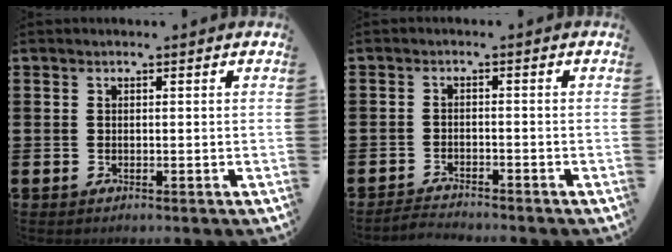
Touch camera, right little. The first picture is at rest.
{"total": 1.9, "force": [-1.9, -0.1, 0.0], "torque": [-0.003, 0.002, -0.040]}